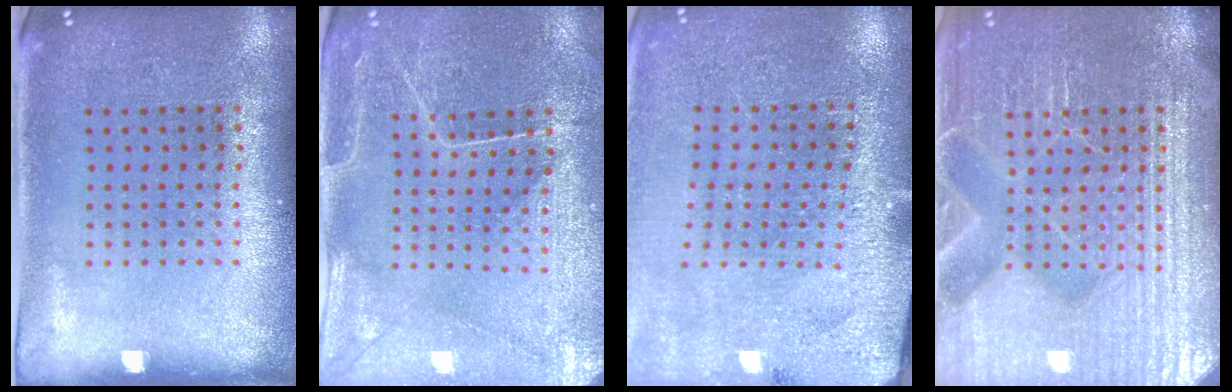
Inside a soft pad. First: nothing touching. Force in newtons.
{"total": 0.8, "press": 0.7, "slide": 0.4}
{"total": 3.0, "press": 3.0, "slide": 0.4}
{"total": 7.6, "press": 7.5, "slide": 1.1}